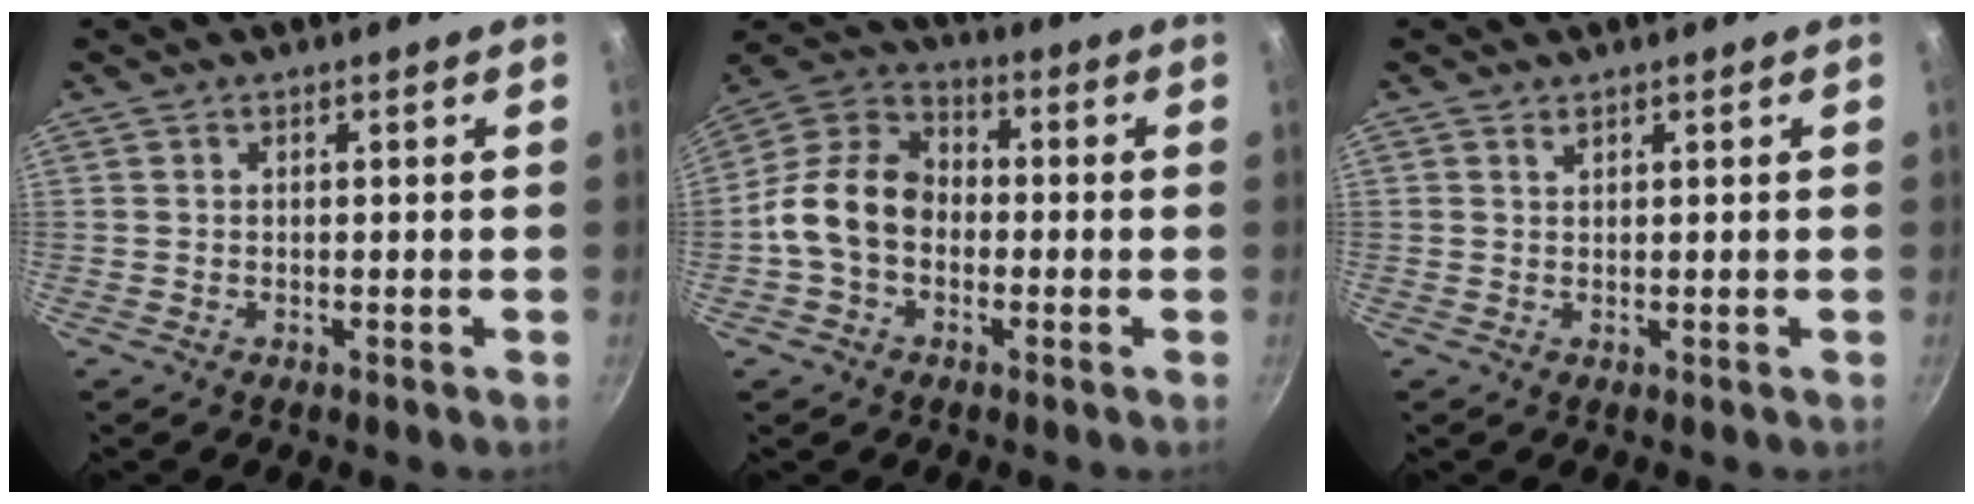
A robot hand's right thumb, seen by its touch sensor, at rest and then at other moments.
{"total": 12.5, "force": [-2.0, 9.3, 8.1], "torque": [-0.117, 0.038, -0.060]}
{"total": 0.6, "force": [0.5, 0.3, 0.2], "torque": [-0.002, -0.004, 0.009]}